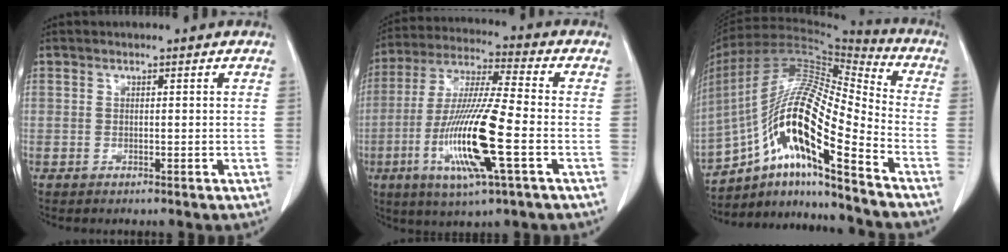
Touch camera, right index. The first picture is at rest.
{"total": 16.3, "force": [-4.7, 0.8, 15.6], "torque": [-0.320, -0.019, -0.088]}
{"total": 19.4, "force": [-10.3, 2.3, 16.2], "torque": [-0.326, 0.011, -0.186]}